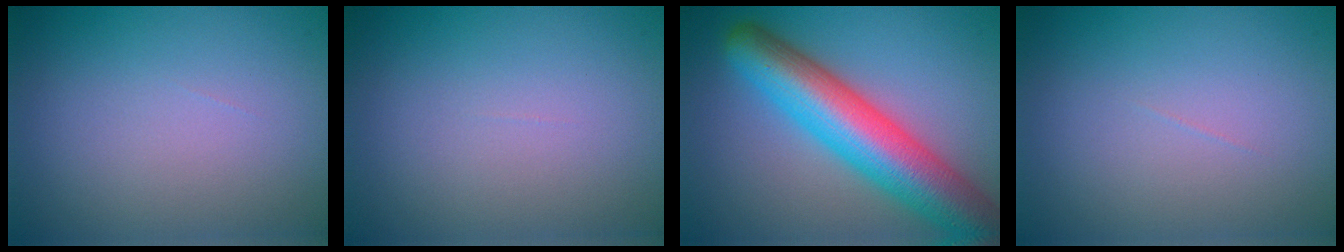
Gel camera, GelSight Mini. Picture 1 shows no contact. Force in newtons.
{"total": 0.0}
{"total": 10.0, "press": 10.0, "slide": 0.4}
{"total": 0.0}